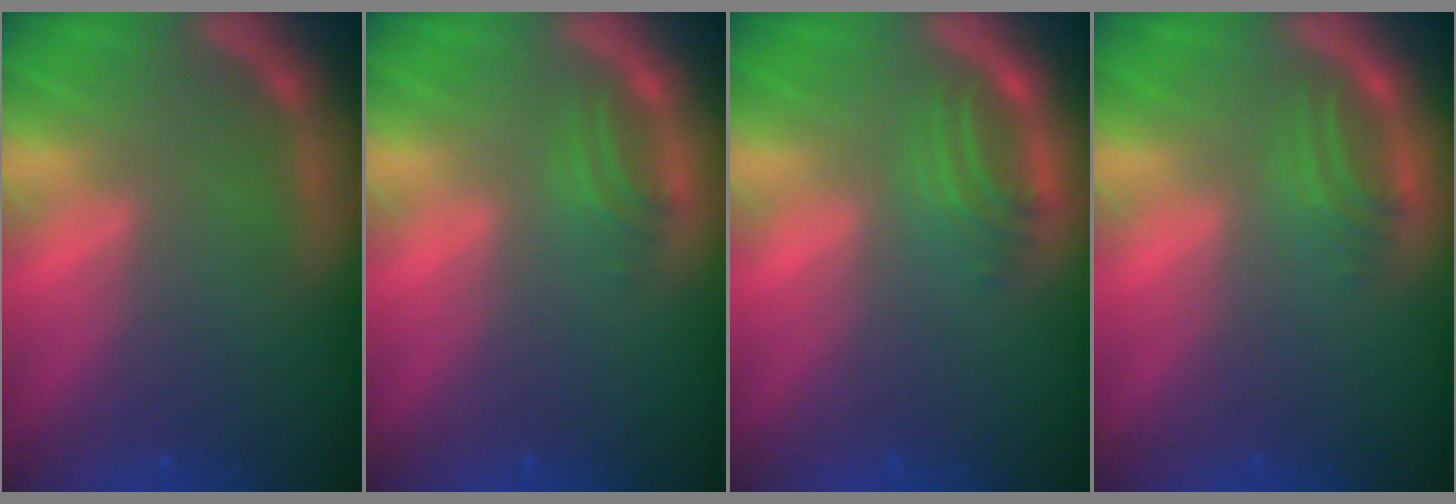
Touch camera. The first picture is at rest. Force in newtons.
{"total": 1.5}
{"total": 2.5}
{"total": 2.0}